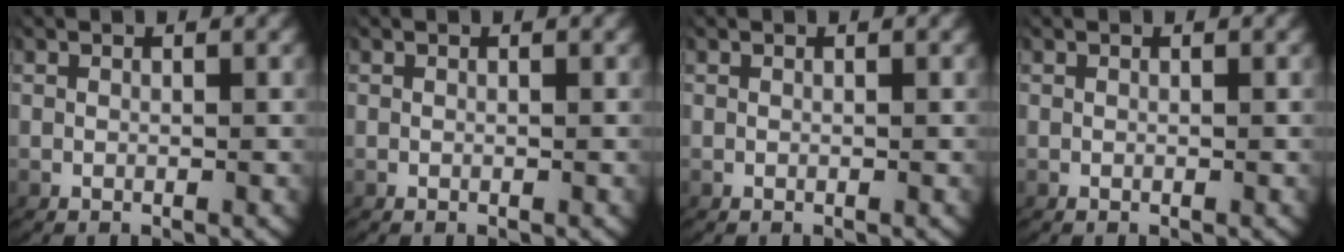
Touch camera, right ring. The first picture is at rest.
{"total": 0.0}
{"total": 0.0}
{"total": 0.0}